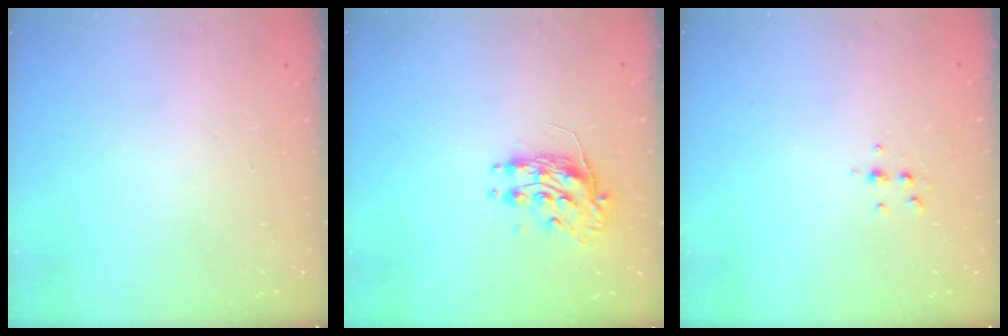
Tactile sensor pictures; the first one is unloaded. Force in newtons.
{"total": 8.8, "press": 8.8, "slide": 0.0}
{"total": 4.7, "press": 4.6, "slide": 1.0}